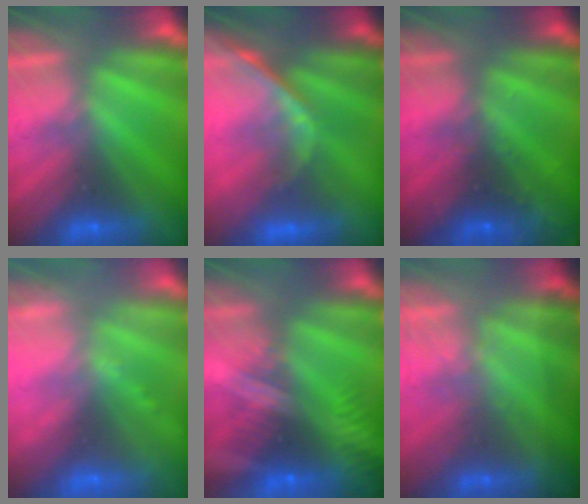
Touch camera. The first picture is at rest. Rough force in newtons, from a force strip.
{"total": 1.2}
{"total": 7.3}
{"total": 2.4}
{"total": 8.2}
{"total": 1.5}